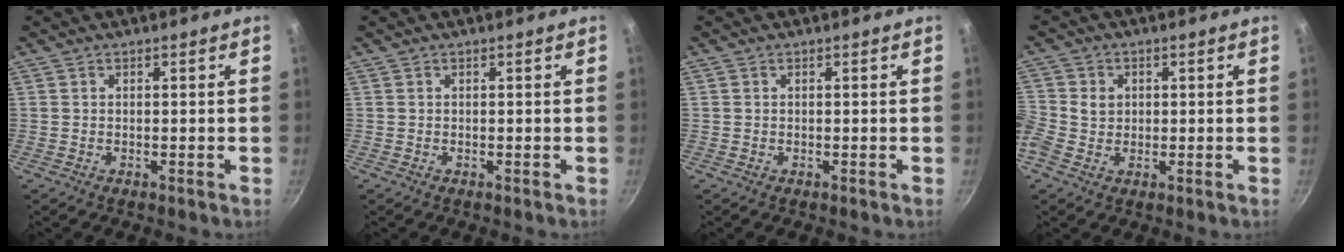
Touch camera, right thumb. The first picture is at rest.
{"total": 0.0}
{"total": 0.0}
{"total": 6.6, "force": [-0.2, 5.8, 3.1], "torque": [-0.071, 0.016, -0.016]}